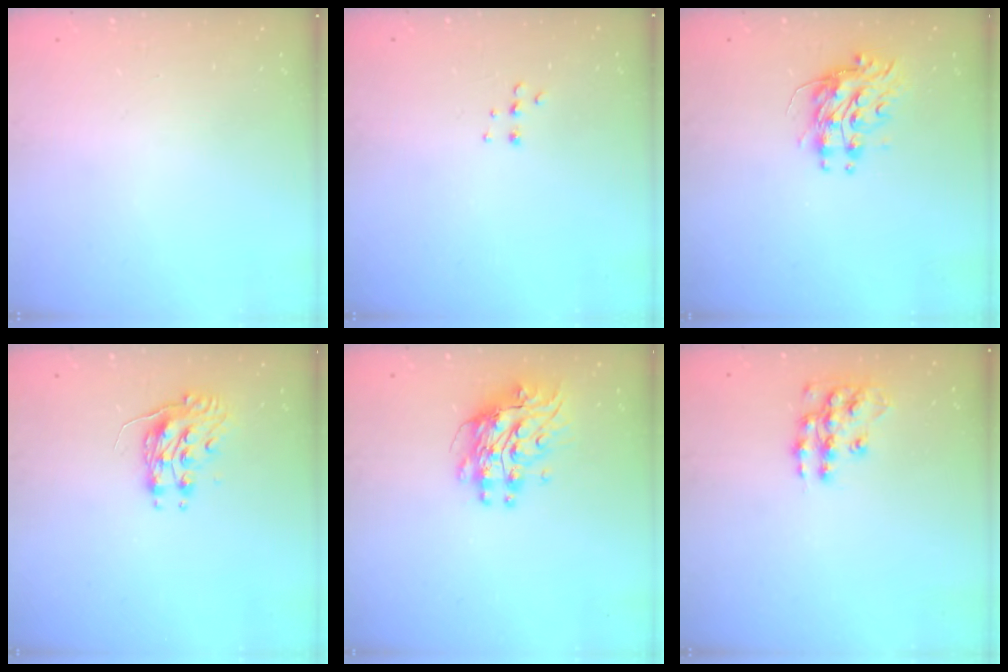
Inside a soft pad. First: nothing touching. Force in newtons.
{"total": 5.1, "press": 5.0, "slide": 0.7}
{"total": 9.0, "press": 9.0, "slide": 0.7}
{"total": 8.2, "press": 8.2, "slide": 0.3}
{"total": 9.8, "press": 9.7, "slide": 0.8}
{"total": 11.7, "press": 11.6, "slide": 0.8}